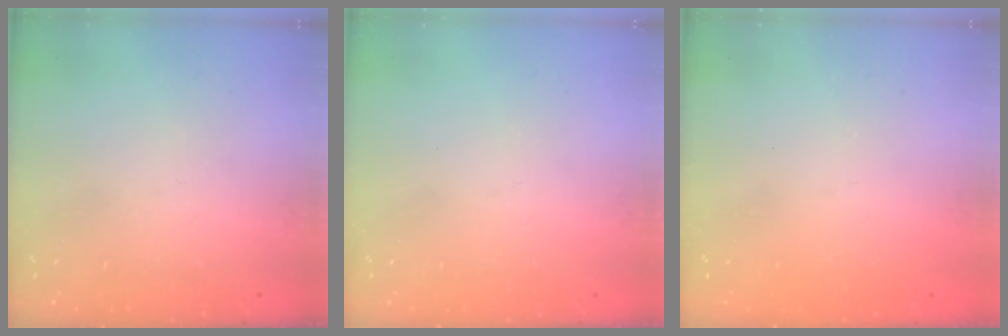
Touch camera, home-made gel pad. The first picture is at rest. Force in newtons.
{"total": 0.0}
{"total": 1.0, "press": 0.9, "slide": 0.3}